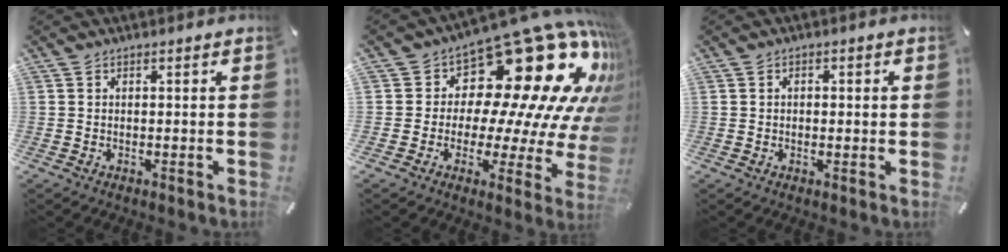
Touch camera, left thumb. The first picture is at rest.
{"total": 20.0, "force": [12.7, 9.9, 11.9], "torque": [-0.141, -0.142, 0.219]}
{"total": 1.3, "force": [-0.1, 0.9, 1.0], "torque": [-0.018, 0.005, -0.003]}